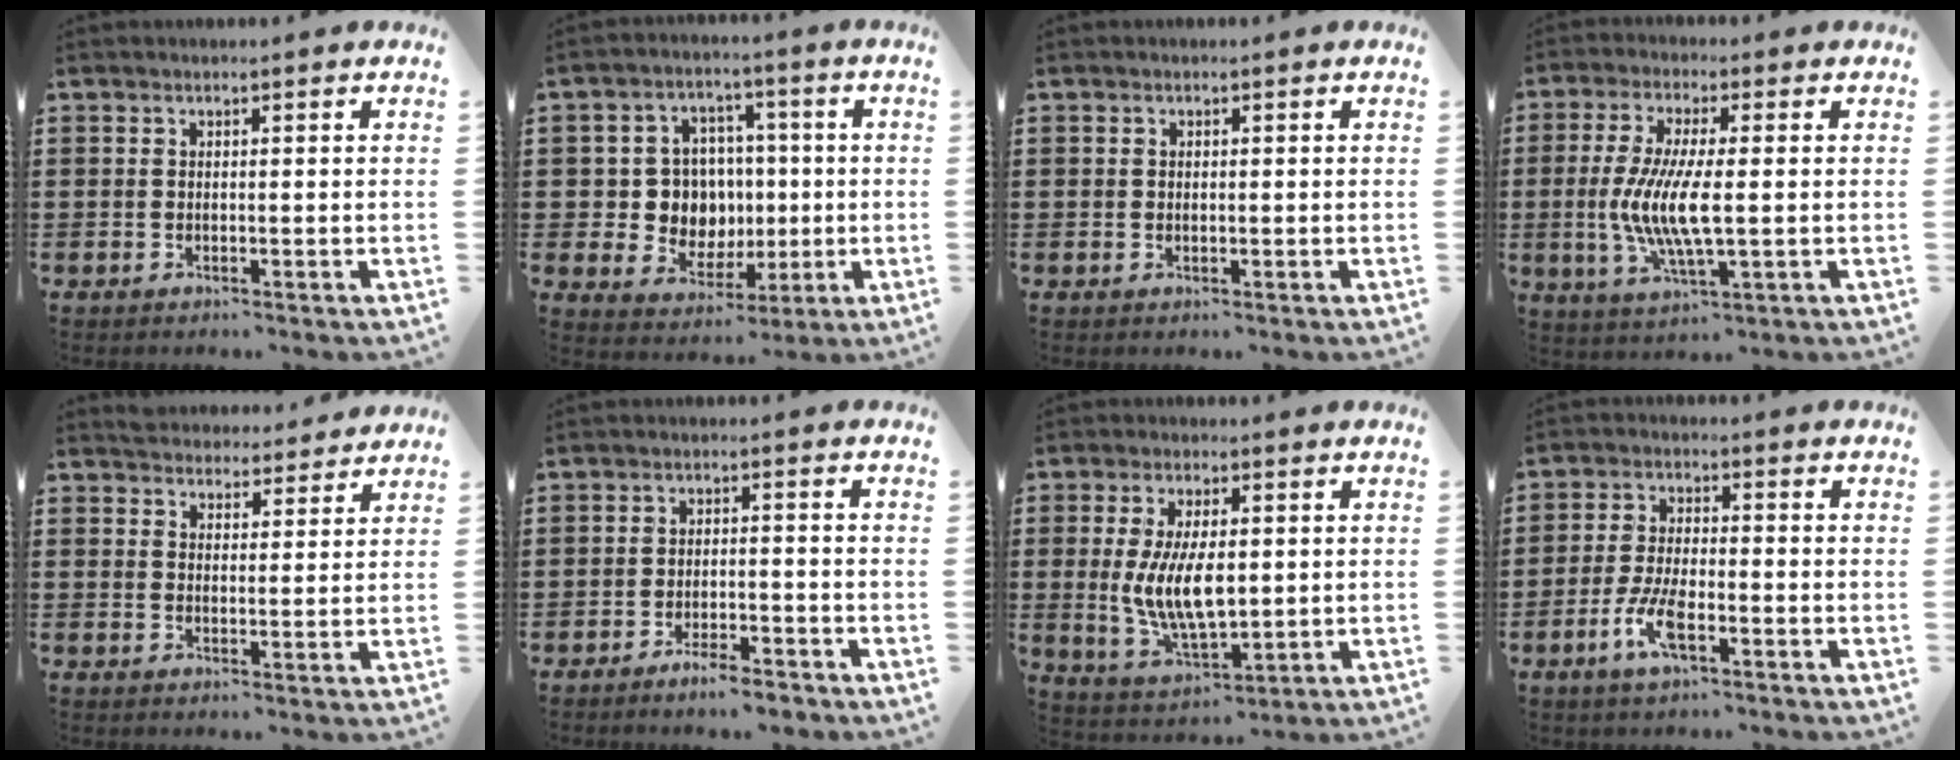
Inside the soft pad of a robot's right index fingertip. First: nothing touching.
{"total": 7.9, "force": [0.2, 7.3, 2.9], "torque": [-0.068, 0.012, 0.010]}
{"total": 0.0}
{"total": 8.7, "force": [-0.8, 2.1, 8.4], "torque": [-0.182, -0.015, -0.022]}
{"total": 3.4, "force": [3.3, 0.2, -0.4], "torque": [0.004, -0.019, 0.062]}
{"total": 3.6, "force": [-3.3, 0.2, 1.5], "torque": [-0.026, 0.003, -0.062]}
{"total": 9.2, "force": [0.5, 4.3, 8.1], "torque": [-0.169, -0.003, 0.004]}
{"total": 6.4, "force": [-2.9, 2.2, 5.2], "torque": [-0.118, -0.006, -0.058]}